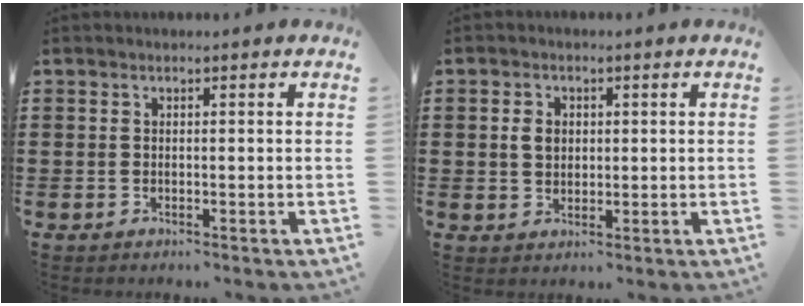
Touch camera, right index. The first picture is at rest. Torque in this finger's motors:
{"motor_torque": [0.05, -0.05, 0.08, 0.04]}